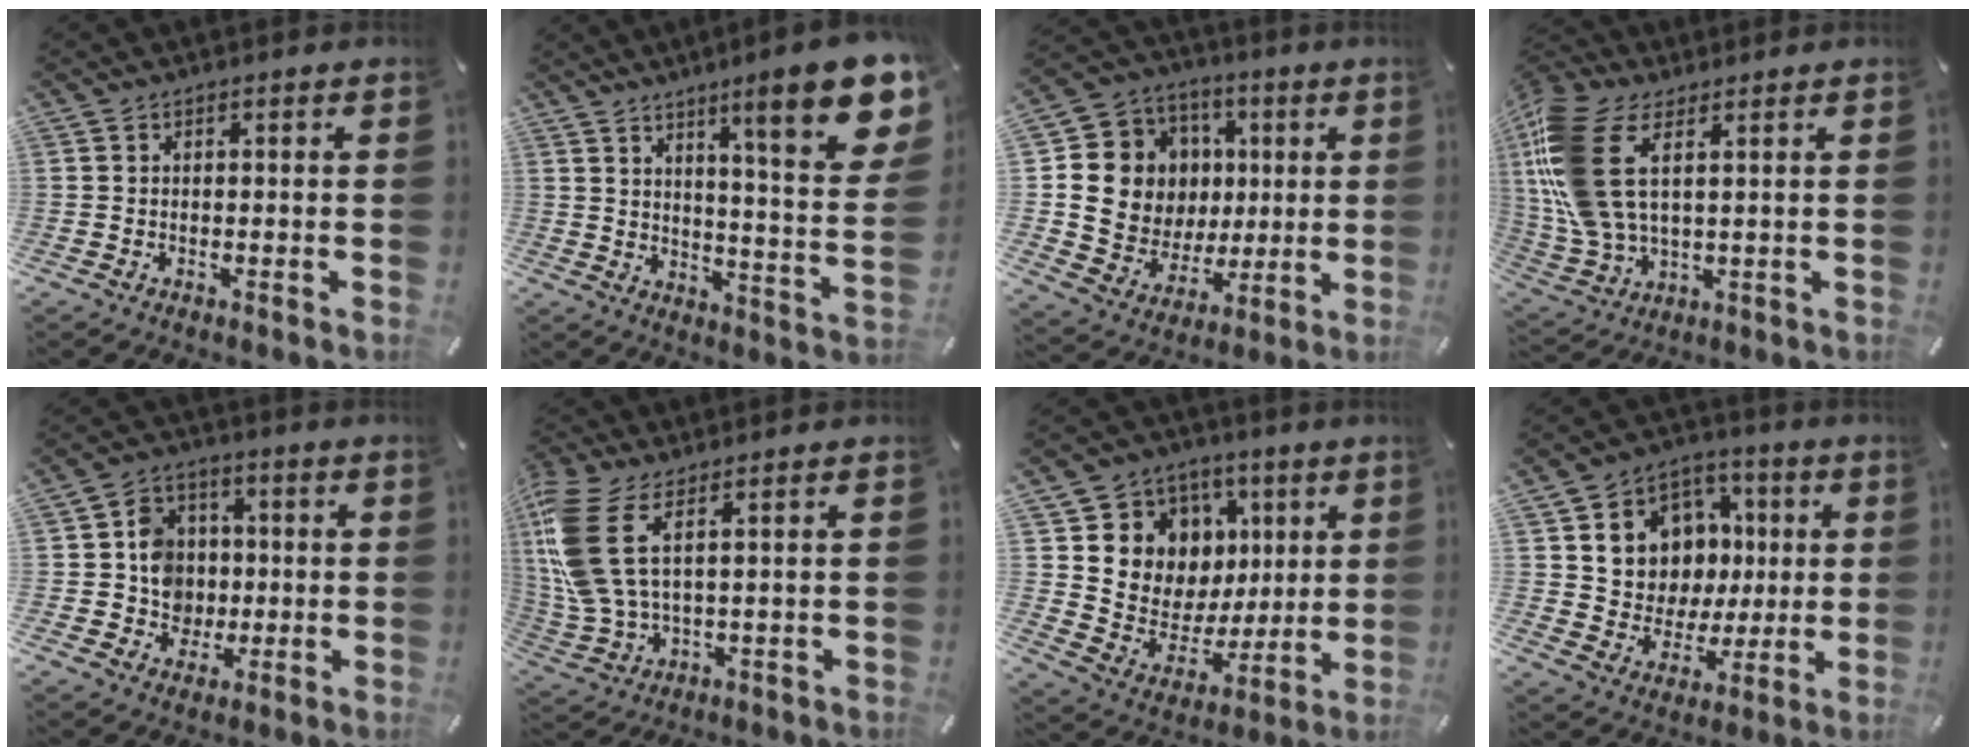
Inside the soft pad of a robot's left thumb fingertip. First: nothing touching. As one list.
[{"total": 17.9, "force": [10.5, 3.3, 14.1], "torque": [-0.200, -0.075, 0.157]}, {"total": 13.8, "force": [1.5, 13.3, 3.0], "torque": [-0.047, -0.006, 0.046]}, {"total": 15.1, "force": [4.9, 8.3, 11.6], "torque": [-0.281, -0.025, 0.087]}, {"total": 9.4, "force": [-0.3, 8.9, 3.0], "torque": [-0.044, 0.013, 0.005]}, {"total": 11.5, "force": [4.1, 5.2, 9.4], "torque": [-0.238, -0.036, 0.072]}, {"total": 11.4, "force": [3.1, 11.0, 0.9], "torque": [-0.007, -0.045, 0.078]}, {"total": 11.6, "force": [1.8, 11.2, 2.4], "torque": [-0.037, -0.021, 0.046]}]